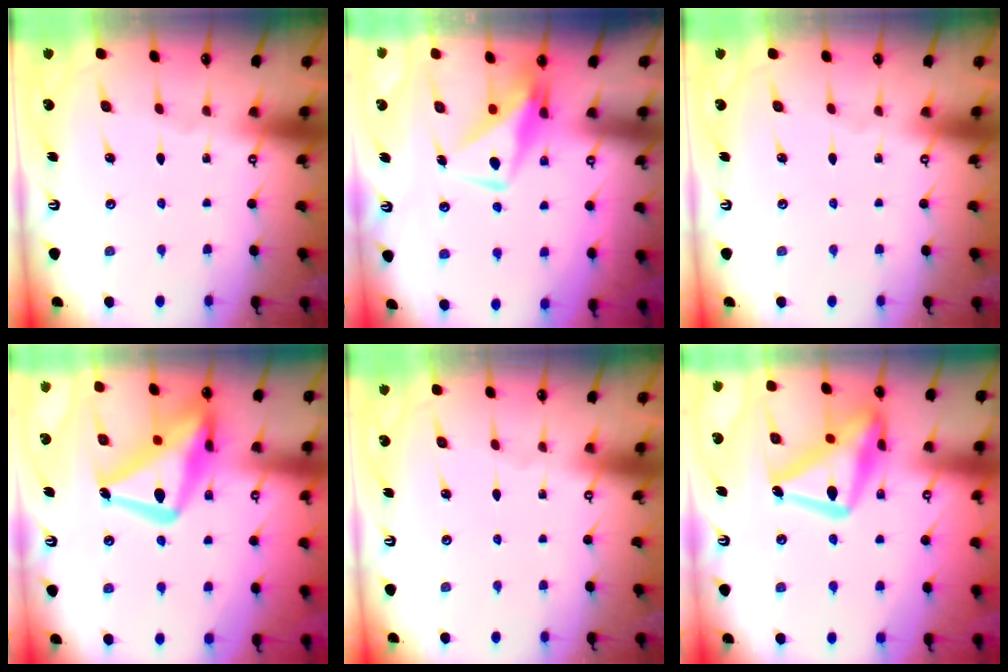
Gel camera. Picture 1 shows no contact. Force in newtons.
{"total": 10.6, "press": 10.6, "slide": 0.8}
{"total": 0.0}
{"total": 22.2, "press": 22.2, "slide": 1.8}
{"total": 0.0}
{"total": 20.6, "press": 20.6, "slide": 1.4}